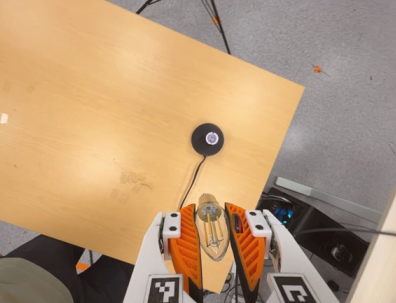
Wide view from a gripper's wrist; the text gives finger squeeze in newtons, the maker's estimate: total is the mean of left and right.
{"total": 19.7, "left": 22.0, "right": 17.5}